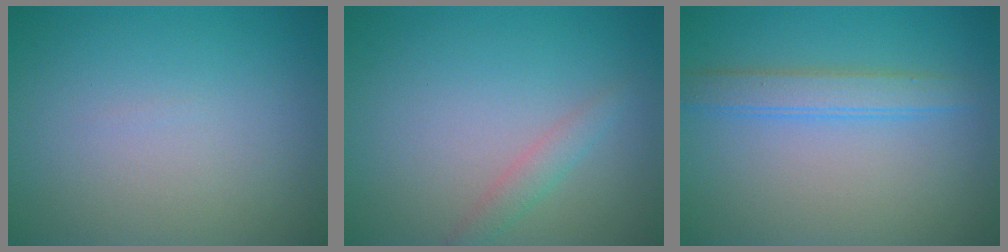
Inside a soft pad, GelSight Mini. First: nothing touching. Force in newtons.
{"total": 1.5, "press": 1.5, "slide": 0.1}
{"total": 2.6, "press": 2.6, "slide": 0.1}